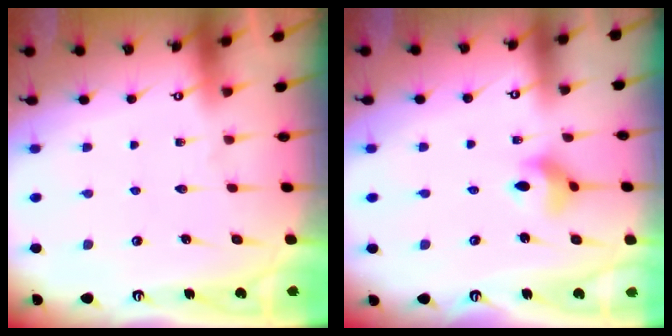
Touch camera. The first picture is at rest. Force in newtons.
{"total": 6.1, "press": 6.1, "slide": 0.5}